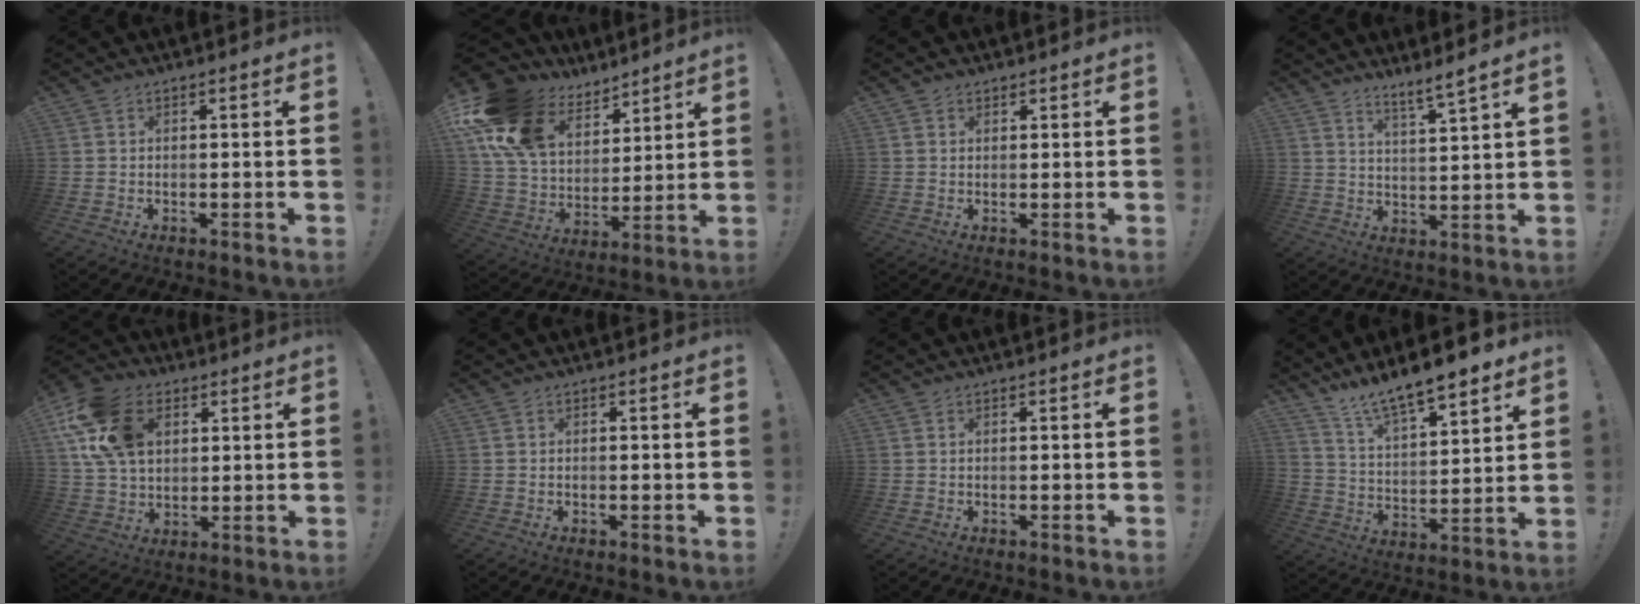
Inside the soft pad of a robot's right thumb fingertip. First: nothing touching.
{"total": 18.5, "force": [10.5, 12.4, 8.9], "torque": [-0.174, -0.050, 0.208]}
{"total": 1.3, "force": [0.9, 0.9, 0.3], "torque": [-0.001, -0.001, 0.016]}
{"total": 5.6, "force": [4.8, -0.6, 2.9], "torque": [-0.048, -0.042, 0.079]}
{"total": 18.3, "force": [6.7, 13.0, 10.9], "torque": [-0.204, -0.018, 0.130]}
{"total": 0.0}
{"total": 0.0}
{"total": 11.7, "force": [10.5, 2.0, 4.6], "torque": [-0.091, -0.090, 0.186]}